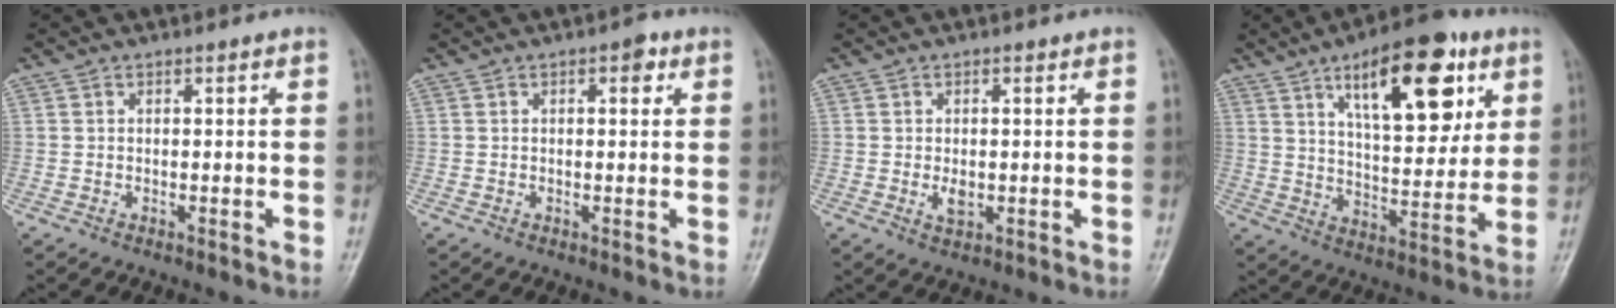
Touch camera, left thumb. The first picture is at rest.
{"total": 2.4, "force": [1.0, 1.2, 1.8], "torque": [-0.014, 0.002, 0.009]}
{"total": 2.6, "force": [-0.2, 1.6, 2.1], "torque": [-0.033, -0.005, 0.000]}
{"total": 20.0, "force": [9.3, 8.5, 15.5], "torque": [-0.187, -0.032, 0.145]}